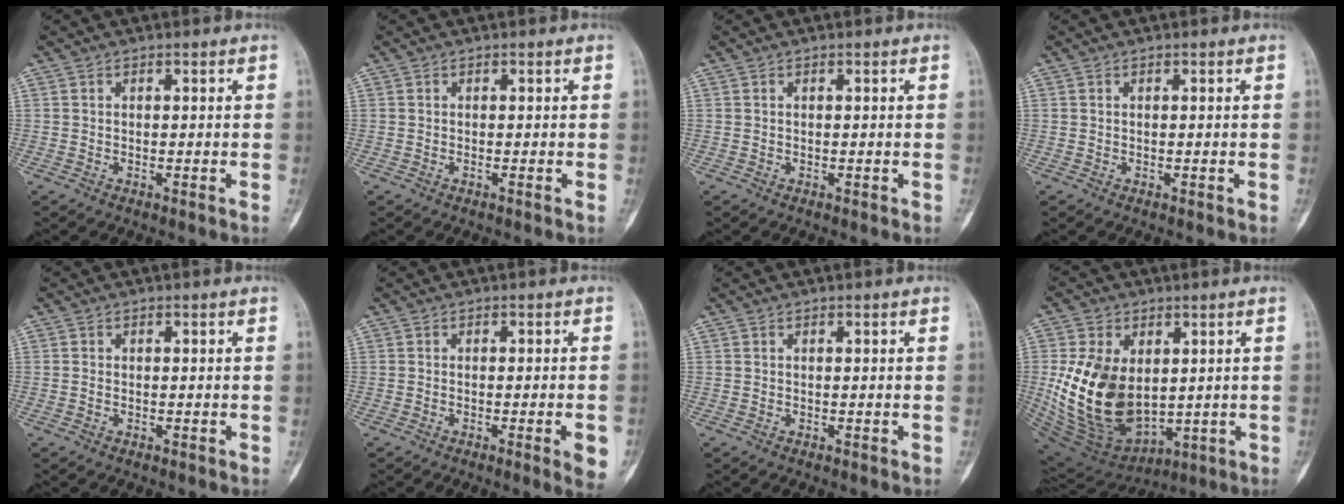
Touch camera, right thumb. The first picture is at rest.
{"total": 0.0}
{"total": 0.0}
{"total": 0.0}
{"total": 0.7, "force": [-0.2, 0.5, 0.4], "torque": [-0.005, 0.001, -0.006]}
{"total": 4.7, "force": [-1.8, 0.6, 4.3], "torque": [-0.049, -0.001, -0.025]}
{"total": 0.0}
{"total": 19.8, "force": [0.9, 13.0, 14.8], "torque": [-0.251, -0.017, 0.047]}